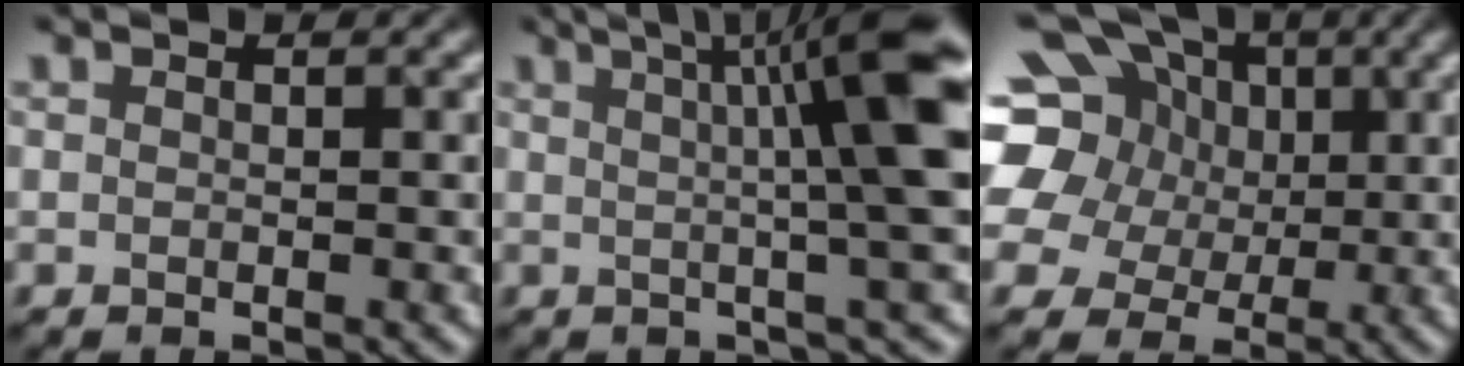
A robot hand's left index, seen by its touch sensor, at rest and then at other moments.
{"total": 10.7, "force": [2.1, 2.0, 10.3], "torque": [-0.102, 0.014, 0.020]}
{"total": 17.1, "force": [4.4, 14.5, 8.0], "torque": [-0.190, 0.039, 0.054]}